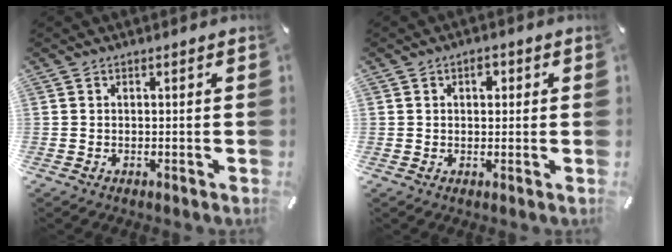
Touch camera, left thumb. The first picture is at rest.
{"total": 2.9, "force": [0.8, 2.1, 1.8], "torque": [-0.006, -0.003, 0.003]}